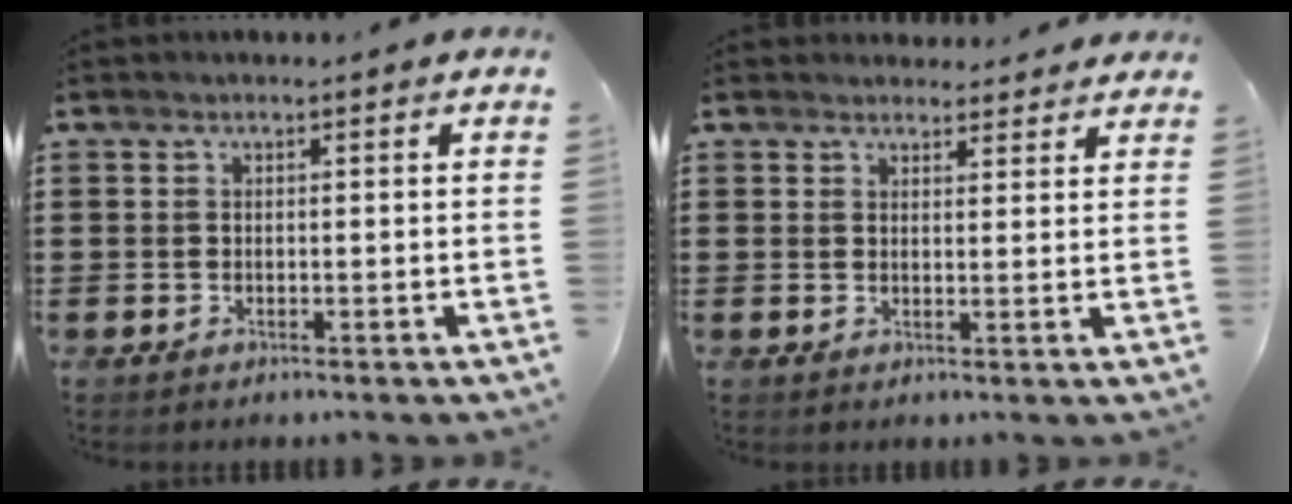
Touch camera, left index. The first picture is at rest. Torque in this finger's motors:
{"motor_torque": [1.19, -0.57, 0.16, 0.00]}